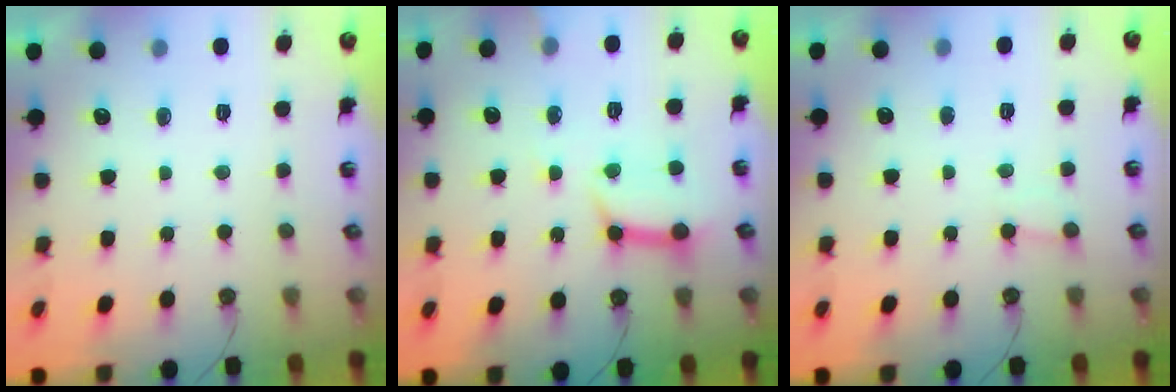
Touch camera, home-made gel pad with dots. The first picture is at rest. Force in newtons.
{"total": 11.3, "press": 11.3, "slide": 1.3}
{"total": 4.8, "press": 4.7, "slide": 0.6}